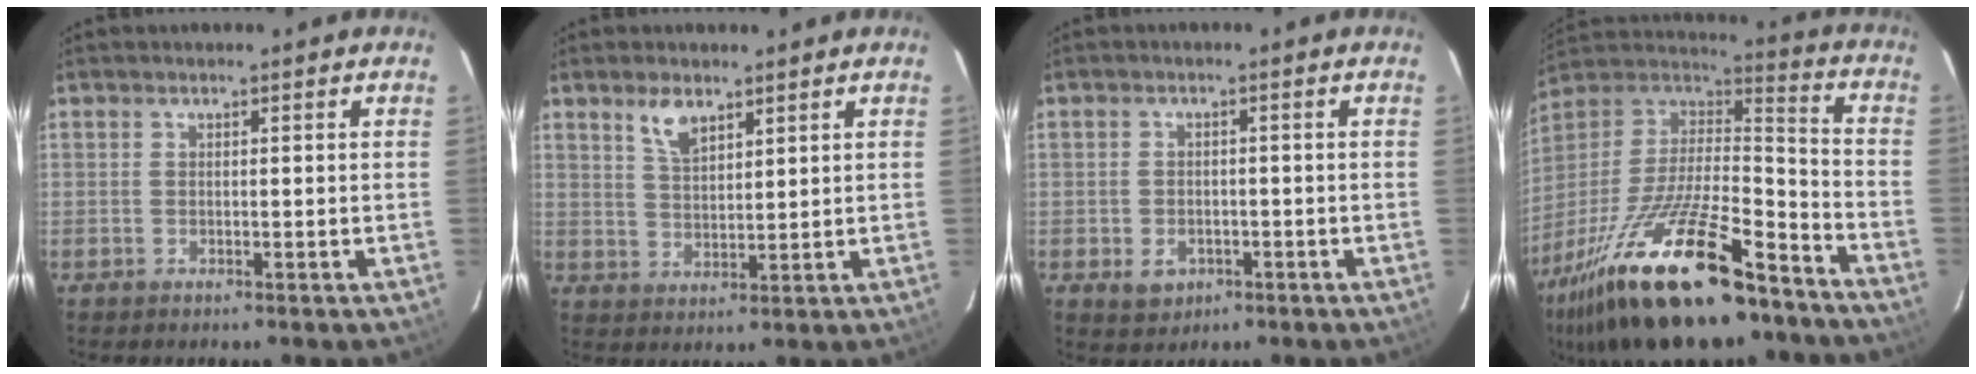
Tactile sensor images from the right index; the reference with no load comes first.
{"total": 5.0, "force": [3.3, 2.2, 3.0], "torque": [-0.055, 0.004, 0.066]}
{"total": 4.6, "force": [-1.9, 3.7, 2.1], "torque": [-0.047, 0.001, -0.020]}
{"total": 30.1, "force": [-19.9, 9.8, 20.4], "torque": [-0.390, -0.030, -0.322]}